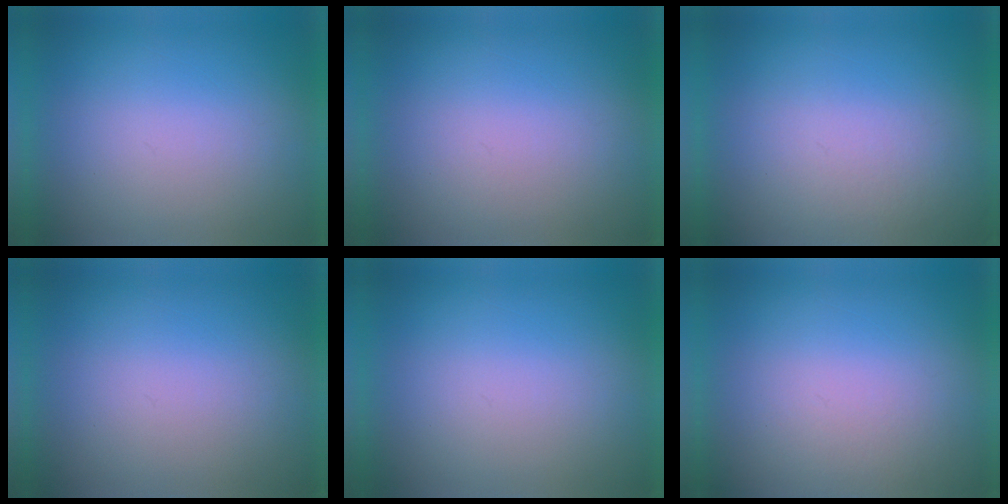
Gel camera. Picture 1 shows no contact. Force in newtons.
{"total": 1.1}
{"total": 3.5}
{"total": 0.0}
{"total": 0.0}
{"total": 2.0}